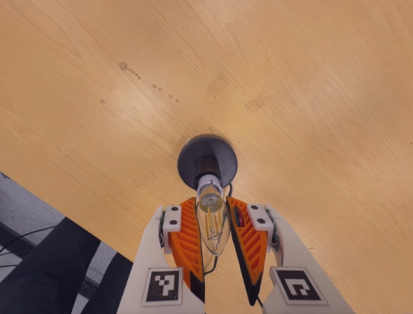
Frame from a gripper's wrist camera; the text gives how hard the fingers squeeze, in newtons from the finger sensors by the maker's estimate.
{"total": 11.9, "left": 11.5, "right": 12.4}